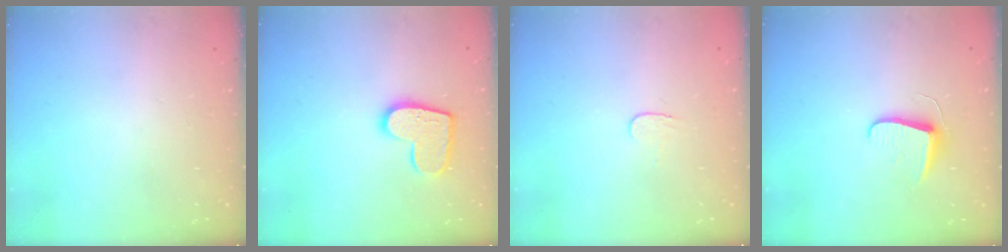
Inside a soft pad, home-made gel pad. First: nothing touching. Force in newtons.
{"total": 12.7, "press": 12.6, "slide": 0.8}
{"total": 3.7, "press": 3.7, "slide": 0.4}
{"total": 7.1, "press": 7.1, "slide": 0.7}